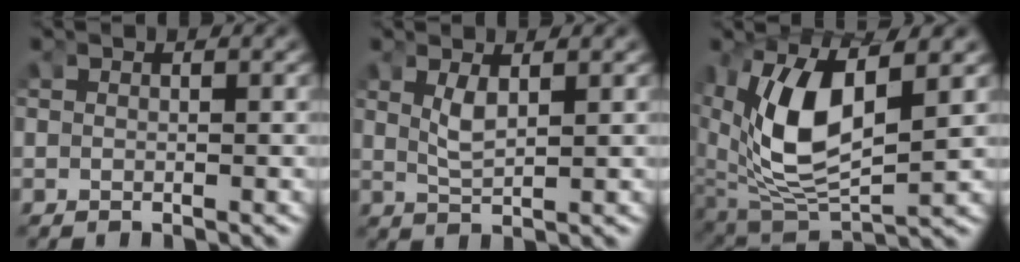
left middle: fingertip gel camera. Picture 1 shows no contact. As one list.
[{"total": 1.9, "force": [0.8, 0.2, 1.7], "torque": [-0.039, -0.012, 0.027]}, {"total": 9.0, "force": [1.5, 4.8, 7.5], "torque": [-0.170, -0.025, 0.046]}]